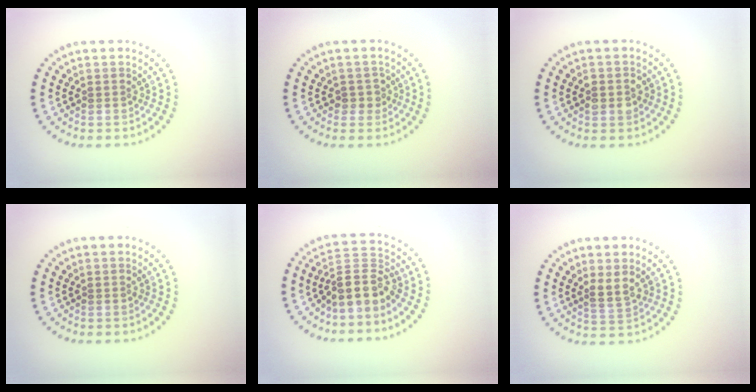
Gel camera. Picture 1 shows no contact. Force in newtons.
{"total": 1.5, "press": 1.3, "slide": 0.6}
{"total": 1.6, "press": 1.6, "slide": 0.2}
{"total": 0.0}
{"total": 3.9, "press": 3.2, "slide": 2.2}
{"total": 1.9, "press": 1.6, "slide": 0.9}